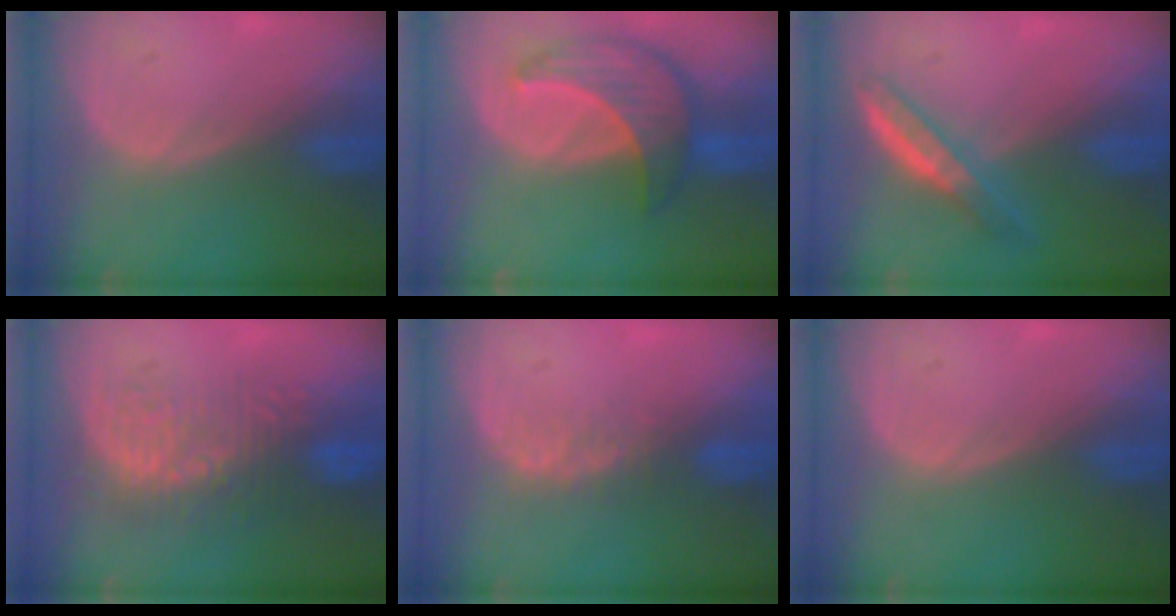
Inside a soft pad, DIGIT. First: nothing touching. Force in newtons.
{"total": 8.6, "press": 7.7, "slide": 3.7}
{"total": 4.9, "press": 4.5, "slide": 1.9}
{"total": 9.0, "press": 8.6, "slide": 2.5}
{"total": 2.8, "press": 2.4, "slide": 1.5}
{"total": 0.0}